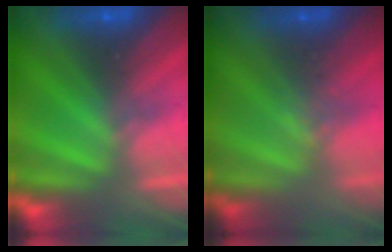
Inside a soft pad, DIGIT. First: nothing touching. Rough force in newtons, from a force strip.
{"total": 2.5}